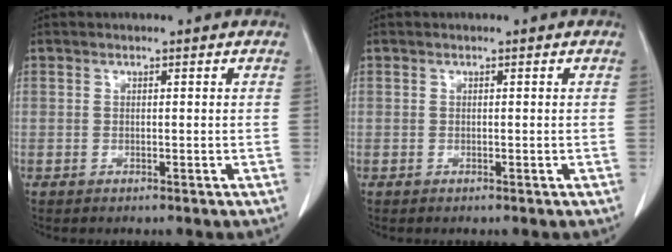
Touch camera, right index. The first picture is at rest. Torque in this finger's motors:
{"motor_torque": [0.02, -0.01, -0.03, 0.00]}